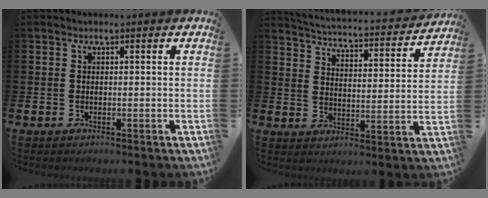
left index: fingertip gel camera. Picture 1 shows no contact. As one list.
[{"total": 3.7, "force": [3.5, 0.5, 0.9], "torque": [-0.036, -0.039, 0.050]}]